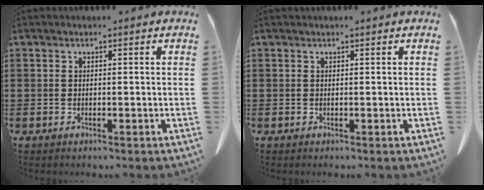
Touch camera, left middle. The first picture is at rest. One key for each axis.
{"total": 0.0}